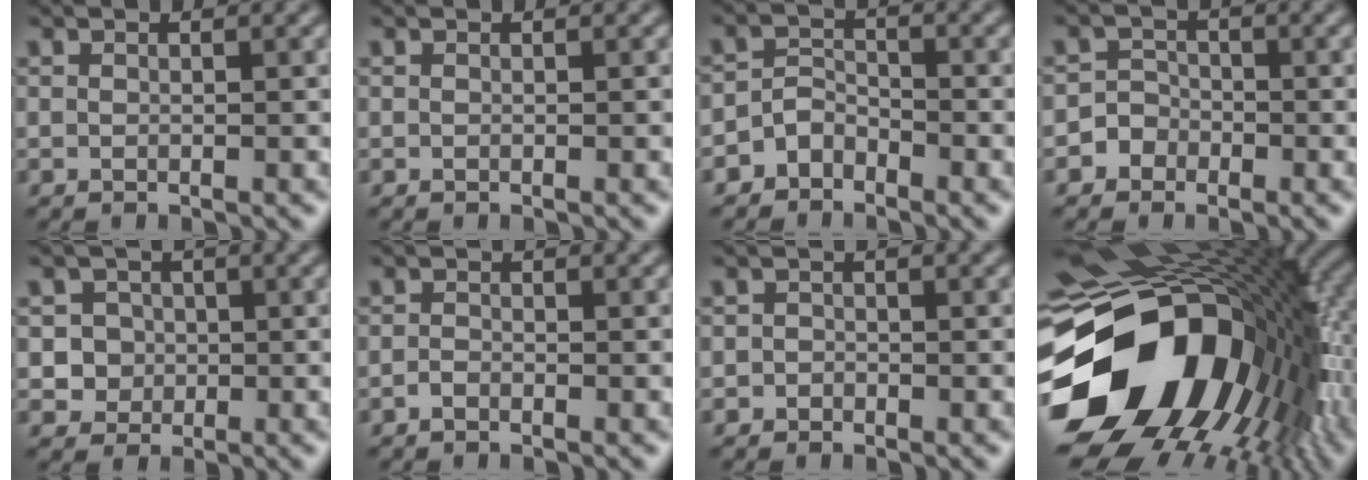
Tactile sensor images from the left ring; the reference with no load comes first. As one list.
[{"total": 0.0}, {"total": 2.0, "force": [-1.6, 1.3, 0.4], "torque": [-0.001, 0.013, -0.032]}, {"total": 2.5, "force": [-1.4, 2.1, 0.1], "torque": [0.031, 0.006, -0.033]}, {"total": 3.0, "force": [0.1, 2.9, 0.9], "torque": [0.007, 0.011, 0.001]}, {"total": 0.7, "force": [-0.5, 0.3, 0.4], "torque": [-0.006, 0.000, -0.012]}, {"total": 0.8, "force": [-0.4, 0.7, 0.0], "torque": [0.010, -0.002, -0.008]}, {"total": 18.9, "force": [-4.0, 12.6, 13.5], "torque": [-0.271, -0.039, -0.059]}]